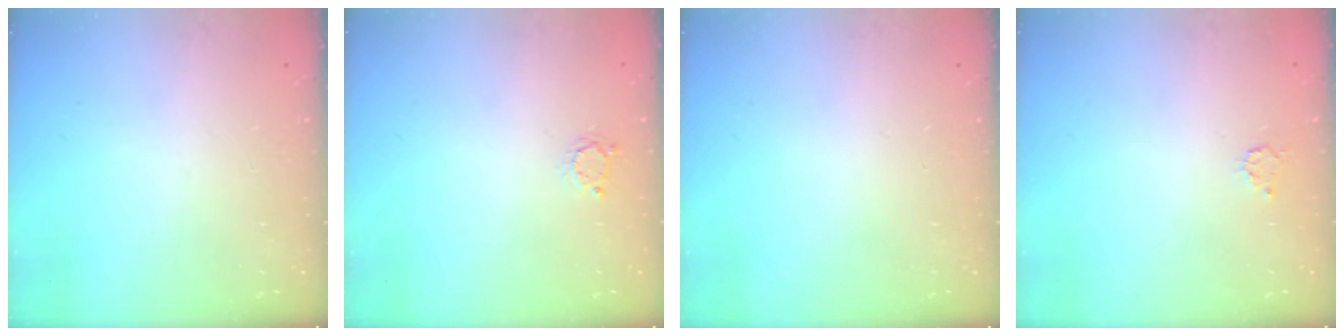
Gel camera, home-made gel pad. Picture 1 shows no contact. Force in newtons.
{"total": 2.5, "press": 2.5, "slide": 0.4}
{"total": 0.0}
{"total": 2.9, "press": 2.9, "slide": 0.3}